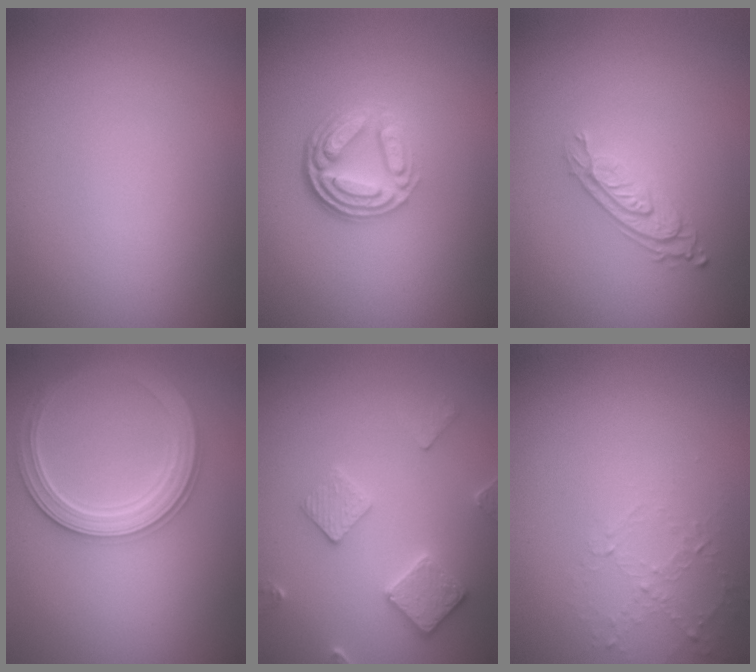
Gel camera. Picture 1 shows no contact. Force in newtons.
{"total": 5.1, "press": 3.6, "slide": 3.6}
{"total": 2.8, "press": 2.0, "slide": 1.8}
{"total": 4.1, "press": 4.0, "slide": 1.1}
{"total": 3.2, "press": 3.2, "slide": 0.6}
{"total": 1.0, "press": 0.4, "slide": 0.9}